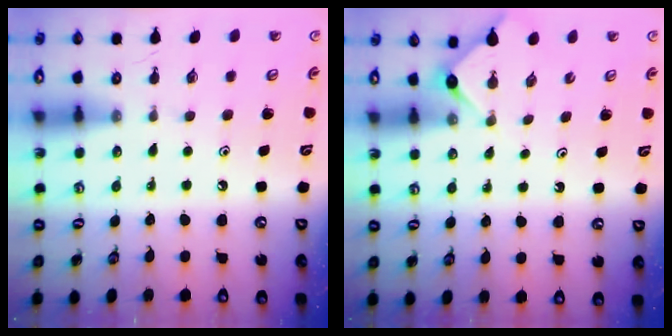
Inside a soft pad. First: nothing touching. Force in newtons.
{"total": 4.0, "press": 4.0, "slide": 0.4}